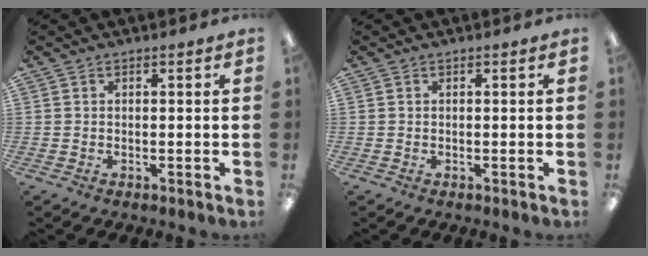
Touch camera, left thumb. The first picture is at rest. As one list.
[{"total": 0.0}]